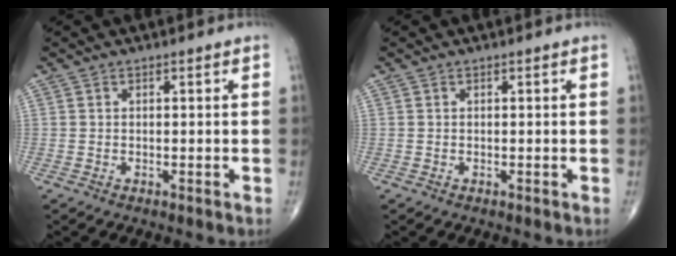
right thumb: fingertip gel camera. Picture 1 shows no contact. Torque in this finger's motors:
{"motor_torque": [0.18, 0.21, -0.02, 0.00, 0.02]}